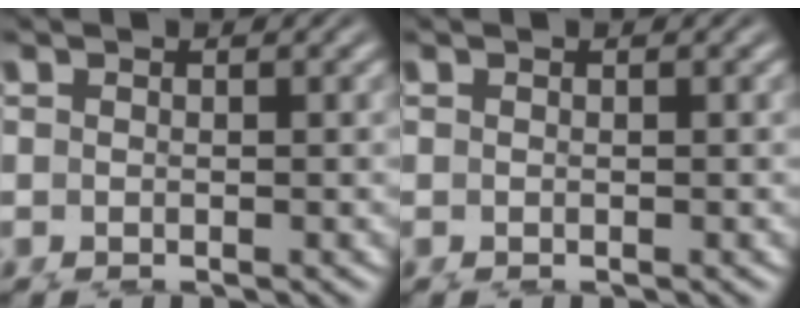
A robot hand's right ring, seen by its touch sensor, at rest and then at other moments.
{"total": 0.0}